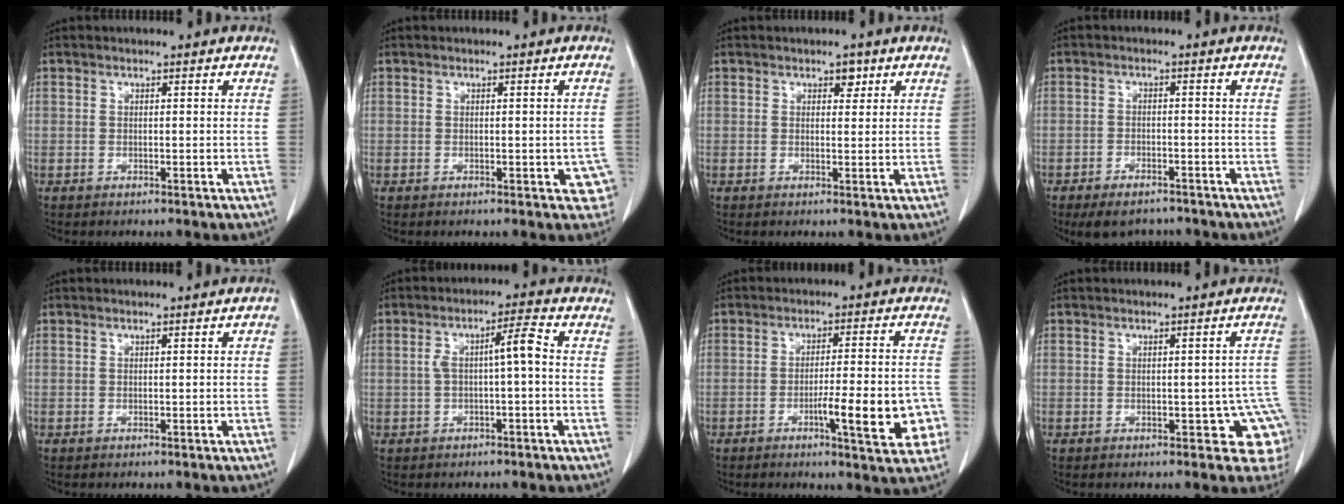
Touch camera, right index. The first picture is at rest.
{"total": 4.0, "force": [-1.2, 1.6, 3.4], "torque": [-0.018, 0.003, -0.013]}
{"total": 1.7, "force": [1.0, 1.1, 0.9], "torque": [-0.010, 0.001, 0.013]}
{"total": 6.8, "force": [-5.5, 3.1, 2.4], "torque": [-0.032, -0.001, -0.080]}
{"total": 0.9, "force": [0.0, 0.3, 0.9], "torque": [-0.005, 0.003, 0.000]}
{"total": 5.0, "force": [-0.1, 0.6, 4.9], "torque": [-0.086, 0.021, 0.001]}
{"total": 11.6, "force": [-4.0, 1.9, 10.7], "torque": [-0.134, 0.011, -0.050]}
{"total": 7.1, "force": [-1.7, 3.2, 6.1], "torque": [-0.042, 0.012, -0.018]}